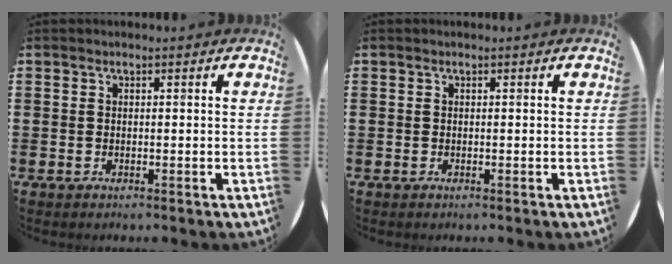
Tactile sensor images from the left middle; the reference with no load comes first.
{"total": 0.0}